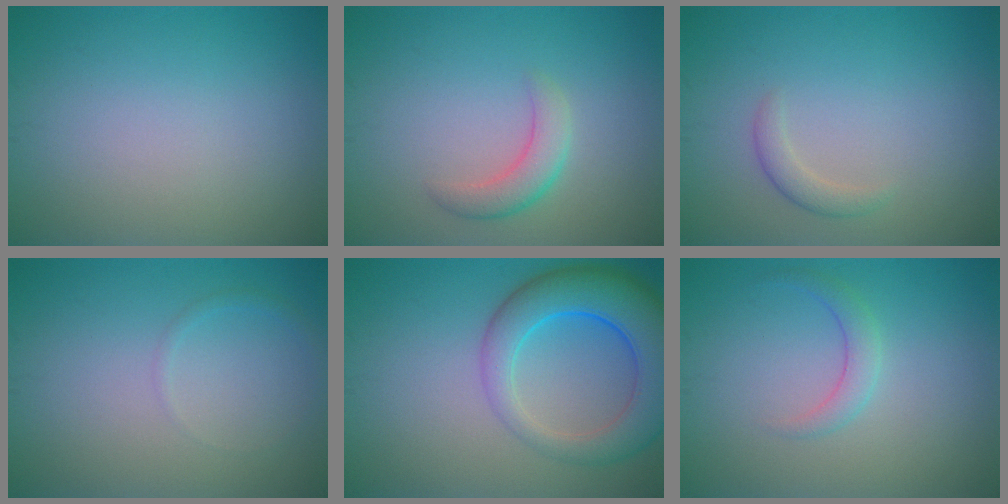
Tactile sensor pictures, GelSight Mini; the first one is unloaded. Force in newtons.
{"total": 2.5, "press": 2.5, "slide": 0.1}
{"total": 1.4, "press": 1.4, "slide": 0.1}
{"total": 0.7, "press": 0.7, "slide": 0.1}
{"total": 8.1, "press": 8.1, "slide": 0.4}
{"total": 1.7, "press": 1.7, "slide": 0.1}